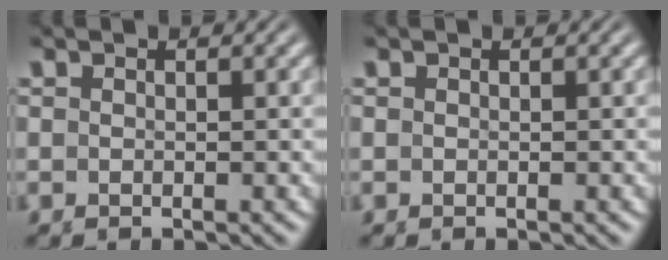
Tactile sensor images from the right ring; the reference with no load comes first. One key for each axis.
{"total": 0.0}